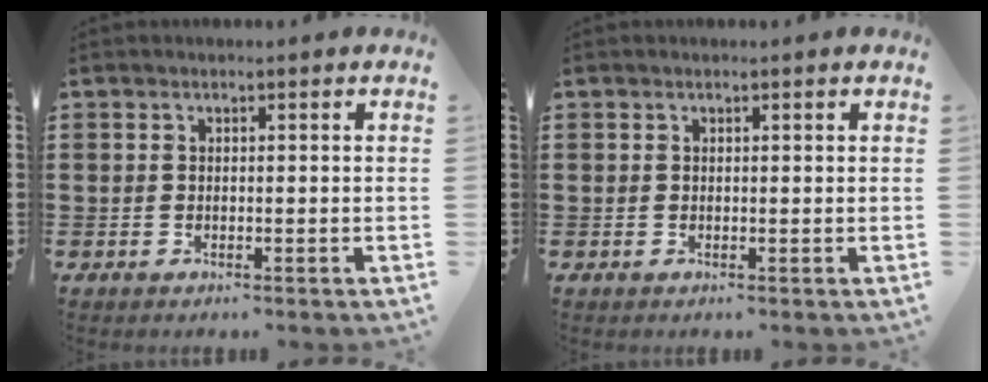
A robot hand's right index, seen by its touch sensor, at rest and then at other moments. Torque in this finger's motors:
{"motor_torque": [-0.27, -0.15, 0.01, -0.01]}